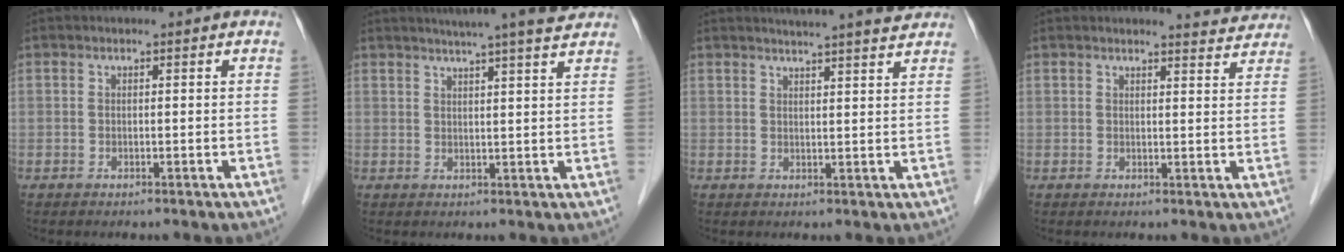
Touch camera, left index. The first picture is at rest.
{"total": 10.2, "force": [9.0, -0.2, 4.8], "torque": [-0.072, 0.012, 0.107]}
{"total": 9.7, "force": [9.0, 0.2, 3.6], "torque": [-0.052, 0.008, 0.106]}
{"total": 3.9, "force": [3.9, 0.2, 0.1], "torque": [-0.007, -0.013, 0.033]}